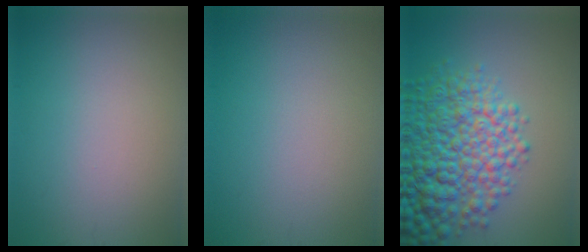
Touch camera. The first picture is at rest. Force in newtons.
{"total": 0.0}
{"total": 10.2, "press": 10.2, "slide": 0.3}